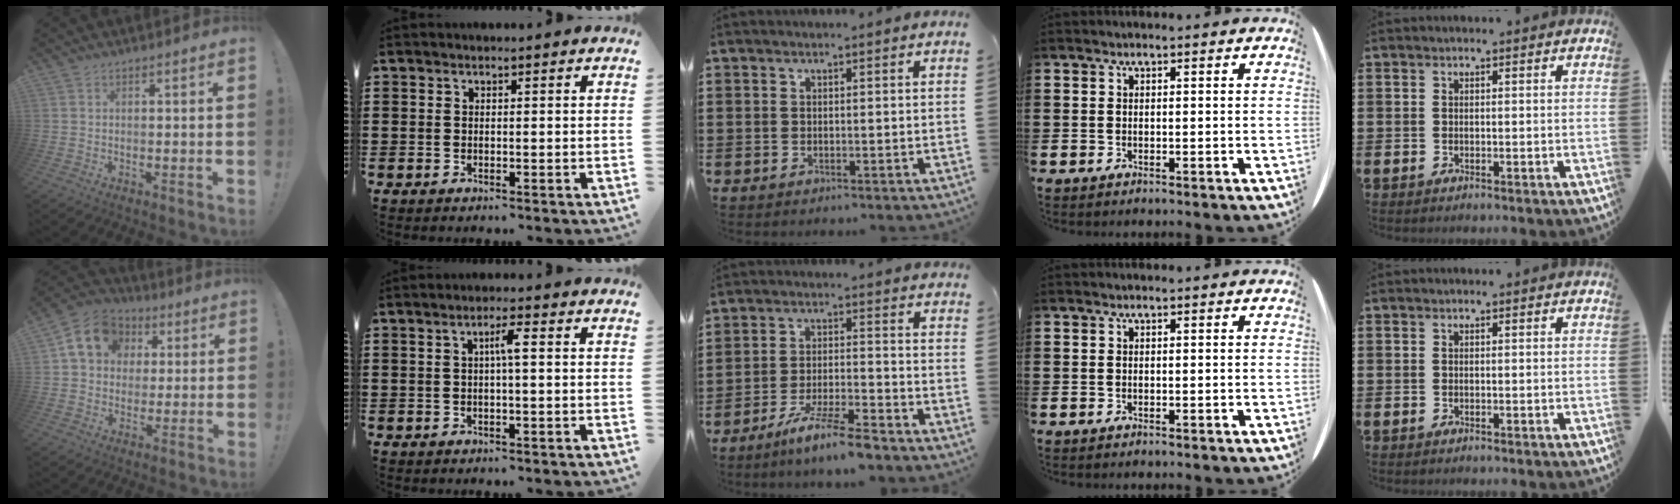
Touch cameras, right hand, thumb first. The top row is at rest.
{"thumb": {"total": 12.9, "force": [4.2, 10.7, 5.8], "torque": [-0.074, -0.010, 0.084]}, "index": {"total": 2.7, "force": [0.1, 0.1, 2.7], "torque": [-0.051, 0.002, -0.002]}, "middle": {"total": 7.0, "force": [-6.0, -0.1, 3.6], "torque": [-0.077, -0.009, -0.115]}}